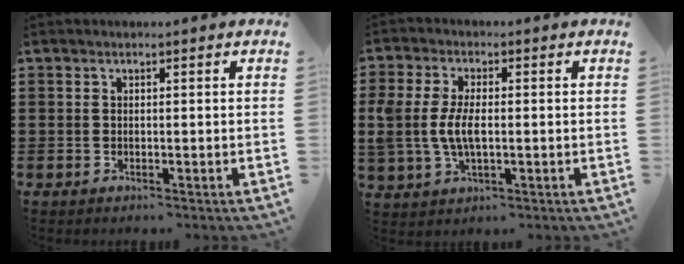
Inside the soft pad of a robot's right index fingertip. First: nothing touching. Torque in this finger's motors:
{"motor_torque": [0.40, -0.05, 0.48, 0.21]}